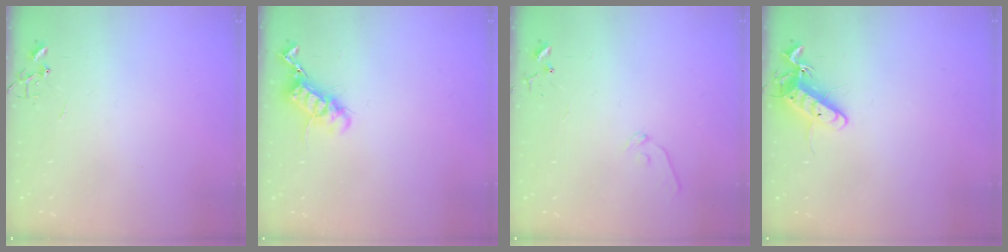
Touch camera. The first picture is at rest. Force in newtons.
{"total": 12.2, "press": 12.2, "slide": 0.6}
{"total": 6.9, "press": 6.9, "slide": 0.7}
{"total": 11.4, "press": 11.4, "slide": 0.9}